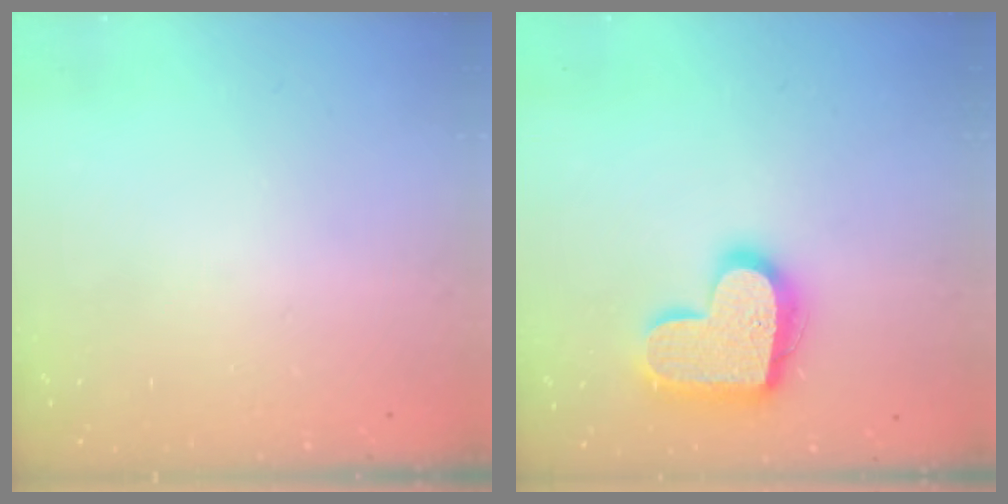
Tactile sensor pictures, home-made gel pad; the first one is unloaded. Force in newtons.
{"total": 18.5, "press": 18.5, "slide": 1.0}